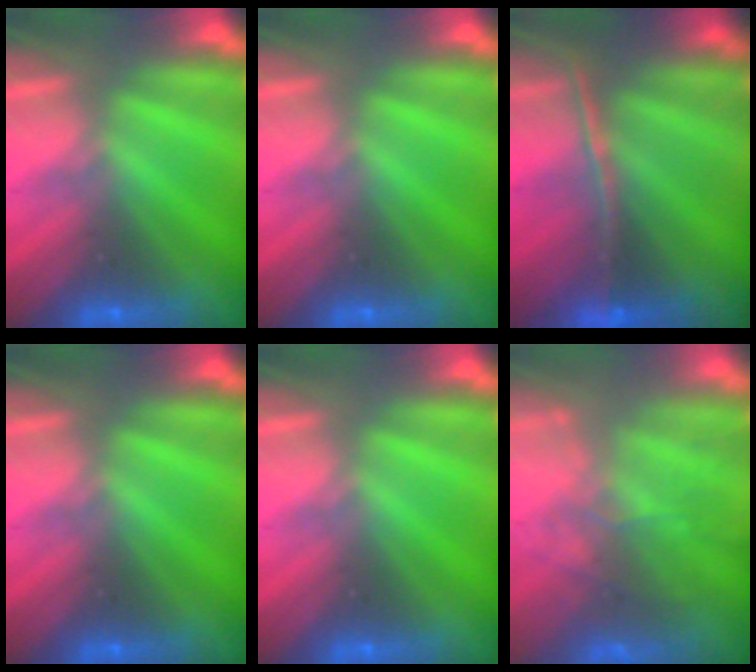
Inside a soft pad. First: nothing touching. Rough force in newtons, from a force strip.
{"total": 0.0}
{"total": 1.7}
{"total": 0.0}
{"total": 0.0}
{"total": 8.7}